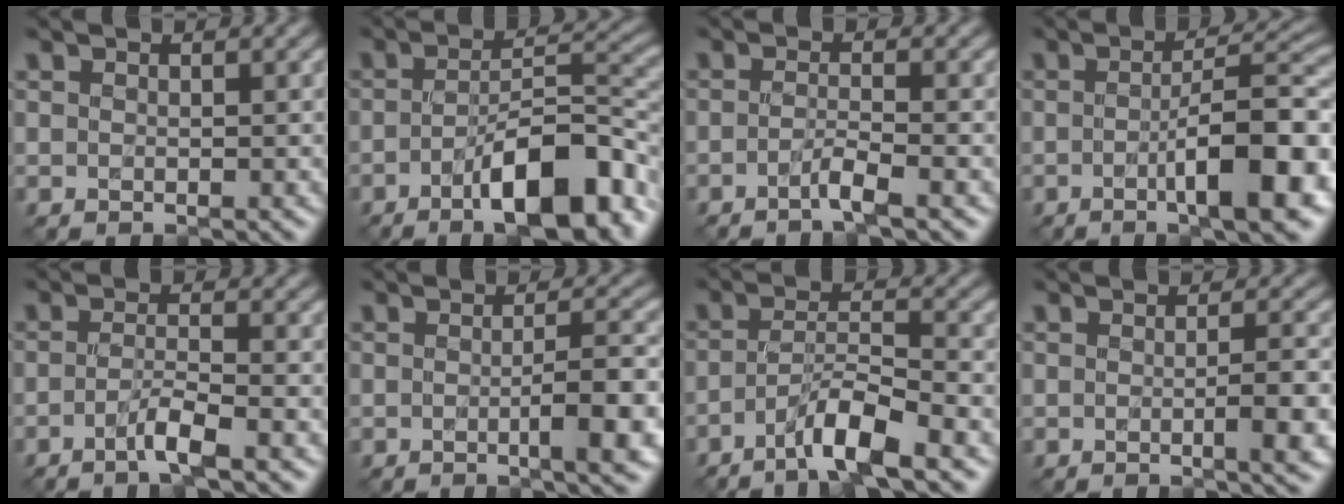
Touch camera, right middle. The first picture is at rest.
{"total": 10.2, "force": [-4.8, 3.1, 8.5], "torque": [-0.124, 0.009, -0.077]}
{"total": 2.0, "force": [-1.0, 0.0, 1.7], "torque": [-0.028, 0.006, -0.029]}
{"total": 9.1, "force": [-2.3, 1.9, 8.6], "torque": [-0.116, 0.010, -0.039]}
{"total": 2.7, "force": [-1.4, 0.2, 2.3], "torque": [-0.042, 0.006, -0.036]}
{"total": 4.7, "force": [-1.1, 0.8, 4.5], "torque": [-0.067, 0.006, -0.019]}
{"total": 4.9, "force": [-3.1, 0.5, 3.8], "torque": [-0.067, 0.010, -0.062]}
{"total": 3.2, "force": [-0.7, 0.5, 3.1], "torque": [-0.047, 0.002, -0.012]}